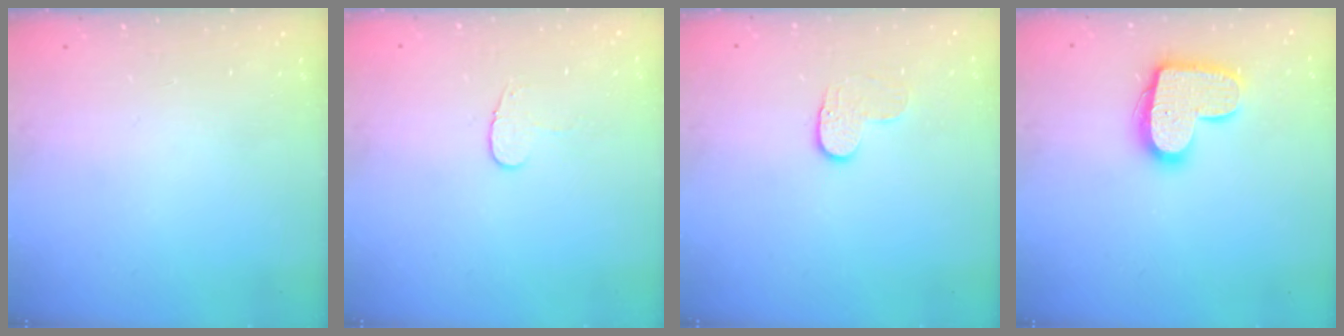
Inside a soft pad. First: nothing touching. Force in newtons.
{"total": 4.4, "press": 4.4, "slide": 0.5}
{"total": 4.1, "press": 4.1, "slide": 0.3}
{"total": 14.5, "press": 14.5, "slide": 0.7}